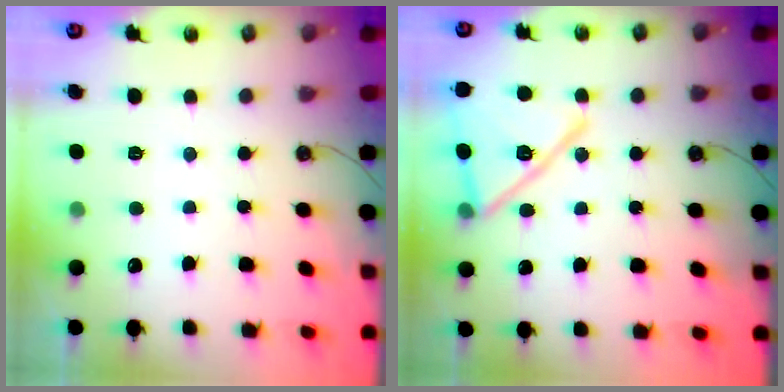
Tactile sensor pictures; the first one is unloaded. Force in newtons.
{"total": 19.5, "press": 16.5, "slide": 10.4}